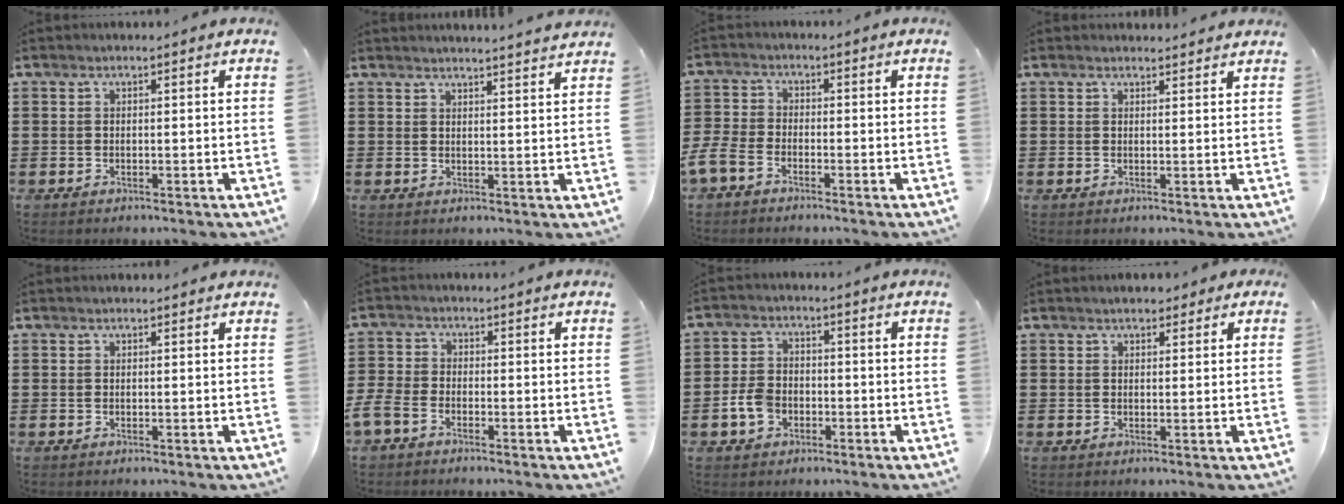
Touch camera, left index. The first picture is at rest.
{"total": 2.5, "force": [2.5, -0.6, 0.1], "torque": [-0.009, -0.011, 0.046]}
{"total": 3.6, "force": [-2.9, 1.6, 1.6], "torque": [-0.057, -0.002, -0.065]}
{"total": 1.4, "force": [1.4, 0.2, 0.1], "torque": [-0.005, 0.002, 0.027]}
{"total": 0.0}
{"total": 3.1, "force": [-2.4, 1.3, 1.3], "torque": [-0.045, -0.001, -0.054]}
{"total": 4.8, "force": [-1.9, 3.4, 2.8], "torque": [-0.073, 0.002, -0.040]}
{"total": 2.1, "force": [1.6, 1.0, 0.9], "torque": [-0.013, 0.005, 0.027]}